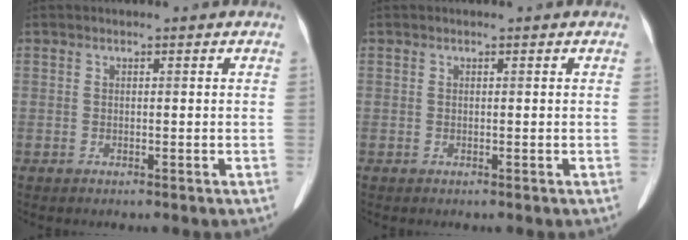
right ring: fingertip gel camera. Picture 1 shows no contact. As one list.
[{"total": 0.0}]